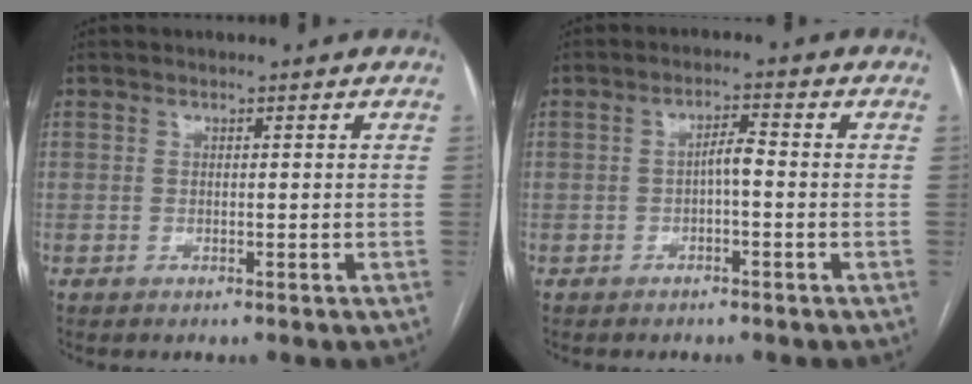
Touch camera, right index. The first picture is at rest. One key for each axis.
{"total": 2.6, "fx": -0.6, "fy": 0.5, "fz": 2.5, "tx": -0.040, "ty": 0.007, "tz": -0.010}